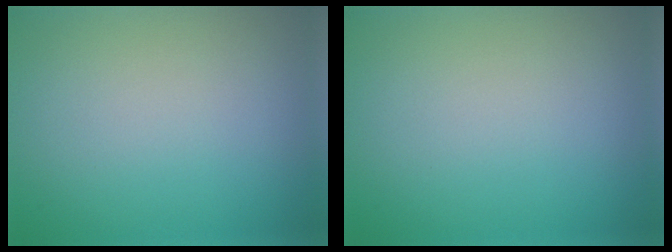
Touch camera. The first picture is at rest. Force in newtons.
{"total": 0.0}